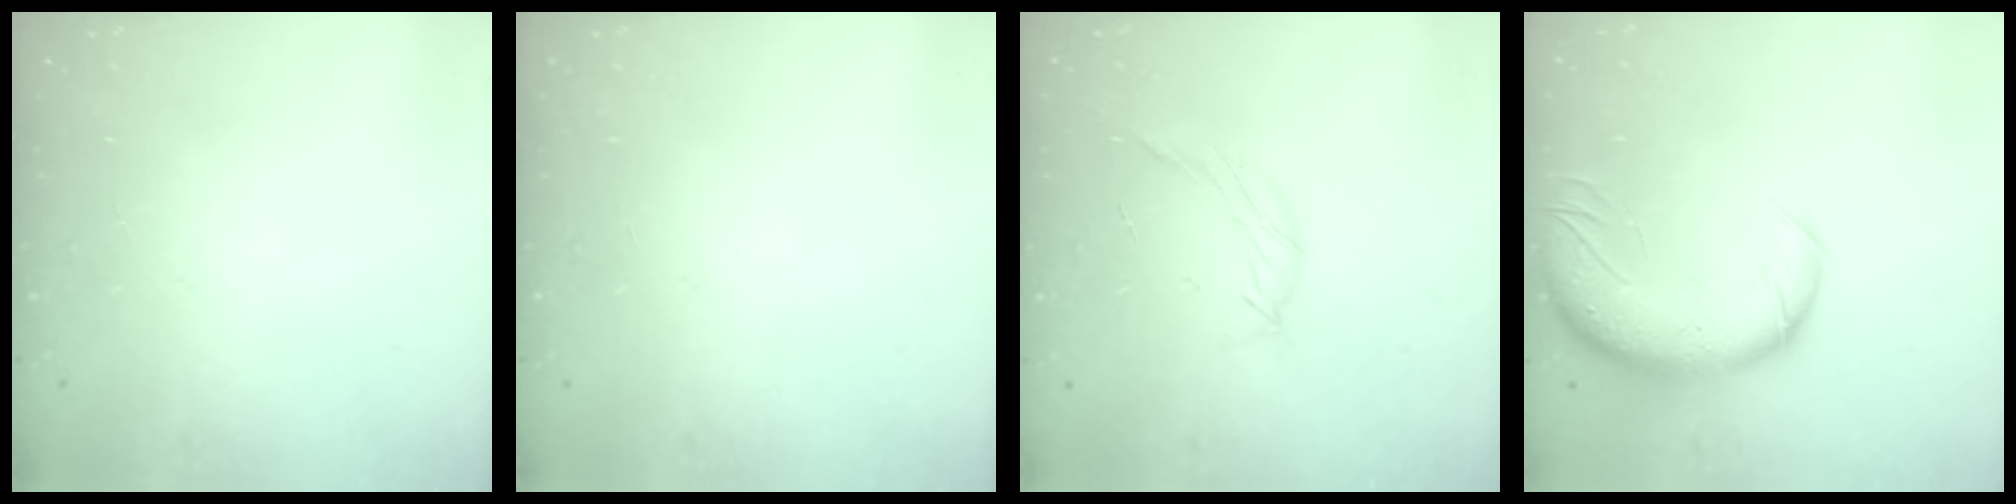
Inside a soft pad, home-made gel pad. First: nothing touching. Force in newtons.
{"total": 0.0}
{"total": 5.5, "press": 5.4, "slide": 1.2}
{"total": 13.3, "press": 12.8, "slide": 3.6}